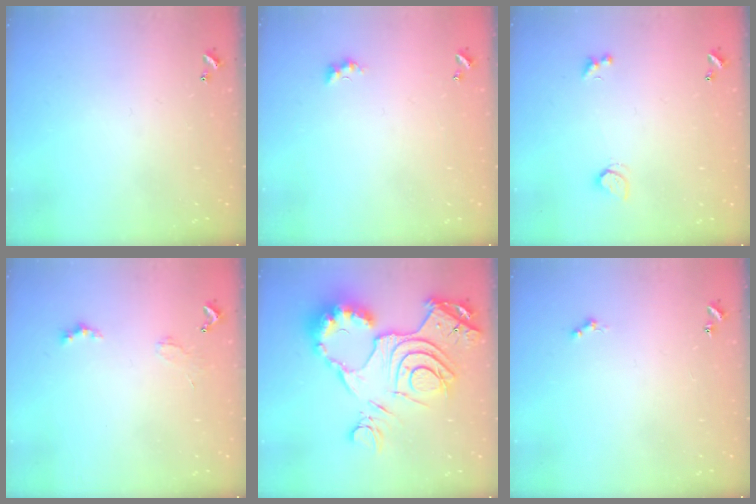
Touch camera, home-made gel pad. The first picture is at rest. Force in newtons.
{"total": 1.6, "press": 1.5, "slide": 0.6}
{"total": 1.3, "press": 1.2, "slide": 0.5}
{"total": 1.5, "press": 1.5, "slide": 0.5}
{"total": 23.7, "press": 23.5, "slide": 2.6}
{"total": 0.8, "press": 0.6, "slide": 0.4}